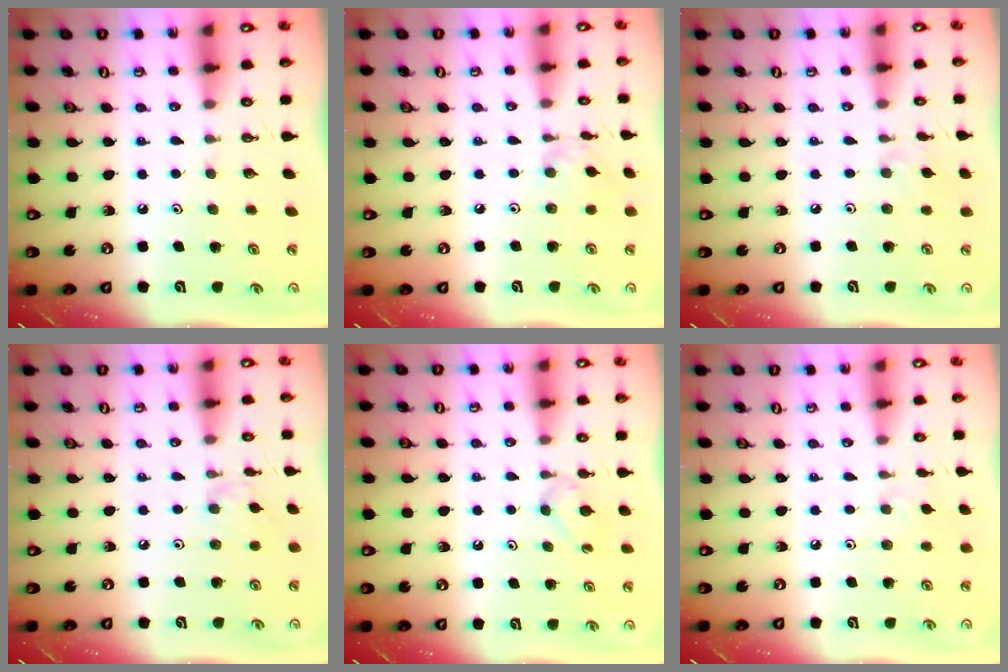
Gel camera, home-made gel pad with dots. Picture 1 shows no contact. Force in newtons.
{"total": 2.1, "press": 2.1, "slide": 0.2}
{"total": 2.4, "press": 2.4, "slide": 0.4}
{"total": 1.4, "press": 1.4, "slide": 0.4}
{"total": 4.6, "press": 4.5, "slide": 0.8}
{"total": 2.6, "press": 2.6, "slide": 0.5}